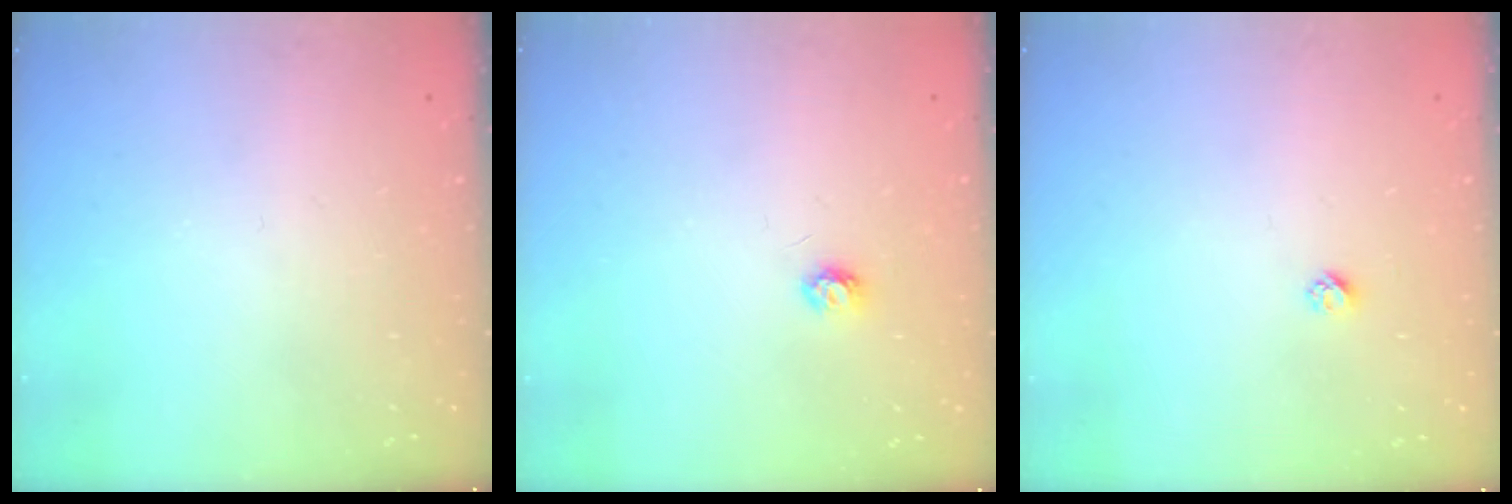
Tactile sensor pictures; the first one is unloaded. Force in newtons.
{"total": 3.4, "press": 3.4, "slide": 0.3}
{"total": 2.3, "press": 2.3, "slide": 0.2}